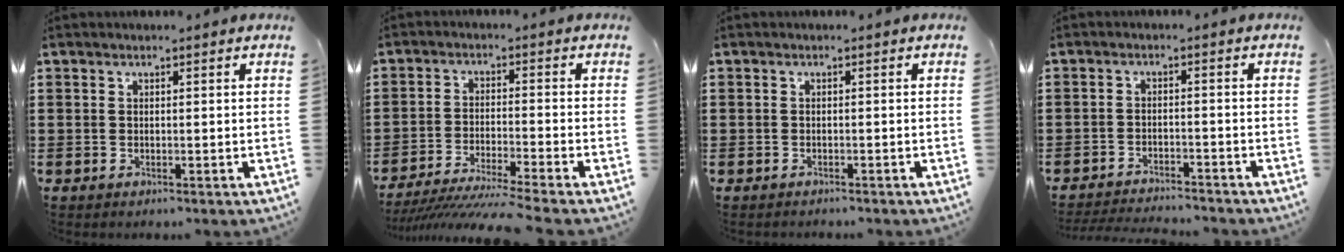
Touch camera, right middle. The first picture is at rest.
{"total": 4.6, "force": [-4.2, -0.7, 2.0], "torque": [-0.045, -0.023, -0.085]}
{"total": 0.0}
{"total": 2.6, "force": [-2.5, 0.0, 0.3], "torque": [-0.008, 0.000, -0.054]}